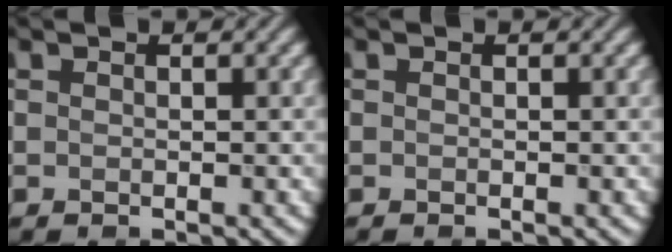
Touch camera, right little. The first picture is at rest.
{"total": 0.0}